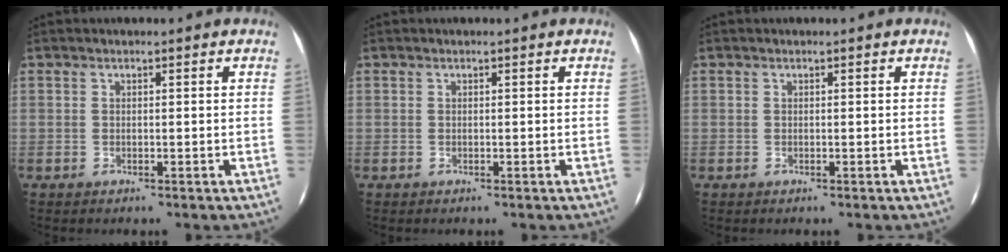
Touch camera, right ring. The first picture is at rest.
{"total": 0.0}
{"total": 0.0}